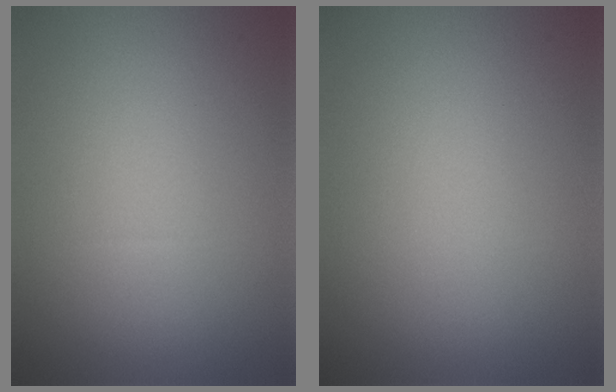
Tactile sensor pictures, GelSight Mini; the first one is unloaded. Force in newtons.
{"total": 0.0}